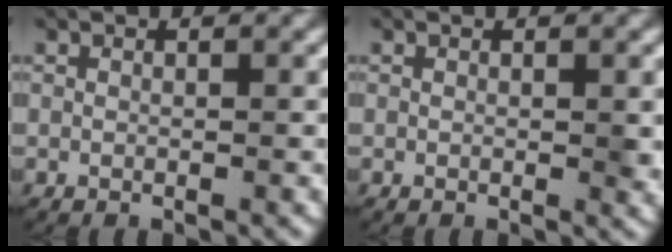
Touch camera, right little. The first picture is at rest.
{"total": 0.7, "force": [0.1, 0.1, 0.7], "torque": [-0.008, -0.004, 0.001]}